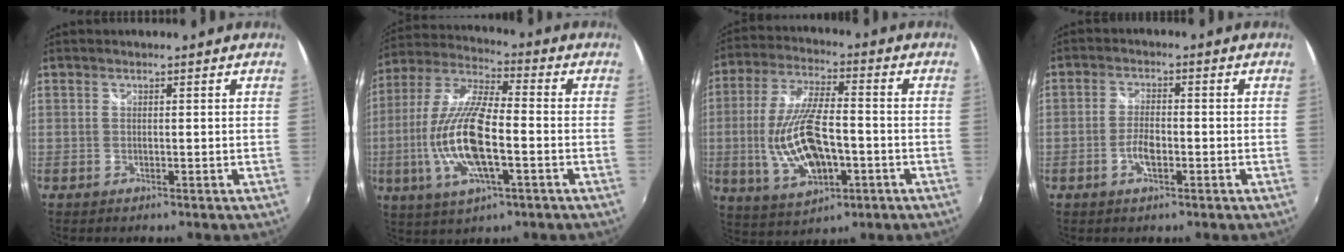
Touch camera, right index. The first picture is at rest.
{"total": 16.8, "force": [-3.8, 5.1, 15.5], "torque": [-0.316, -0.009, -0.075]}
{"total": 15.9, "force": [-3.4, 6.7, 14.0], "torque": [-0.291, -0.007, -0.048]}
{"total": 4.2, "force": [-1.6, 1.8, 3.4], "torque": [-0.072, 0.001, -0.031]}